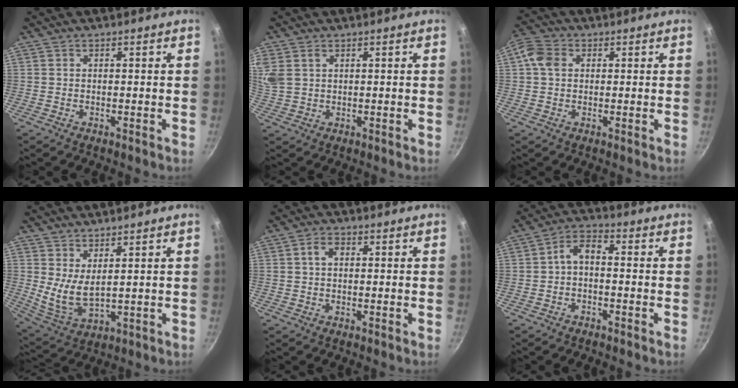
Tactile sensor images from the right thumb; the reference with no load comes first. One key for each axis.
{"total": 7.4, "fx": 2.9, "fy": 5.3, "fz": 4.3, "tx": -0.093, "ty": 0.009, "tz": 0.063}
{"total": 5.3, "fx": 0.9, "fy": 4.3, "fz": 3.0, "tx": -0.050, "ty": 0.007, "tz": 0.002}
{"total": 6.9, "fx": 2.7, "fy": 3.0, "fz": 5.5, "tx": -0.097, "ty": -0.039, "tz": 0.063}
{"total": 2.7, "fx": 0.4, "fy": 1.9, "fz": 1.9, "tx": -0.031, "ty": 0.007, "tz": 0.004}
{"total": 4.7, "fx": -1.0, "fy": 2.6, "fz": 3.8, "tx": -0.071, "ty": 0.031, "tz": -0.024}